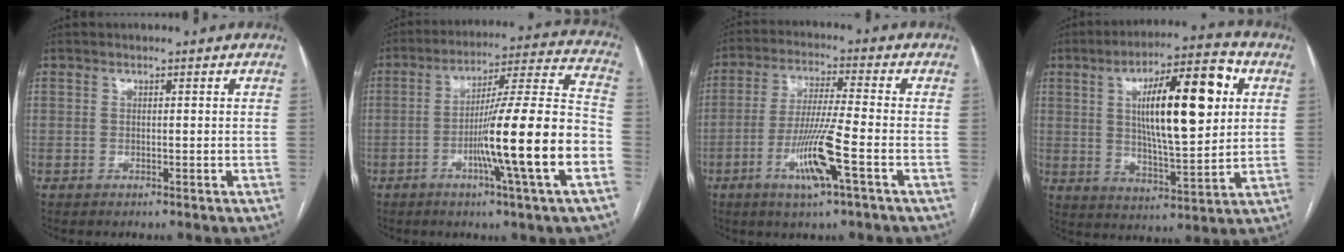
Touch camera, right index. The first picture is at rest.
{"total": 17.9, "force": [-5.6, -1.0, 17.0], "torque": [-0.267, 0.001, -0.094]}
{"total": 10.1, "force": [-4.0, -0.1, 9.3], "torque": [-0.183, -0.012, -0.075]}
{"total": 17.3, "force": [4.6, 4.0, 16.2], "torque": [-0.264, 0.015, 0.072]}